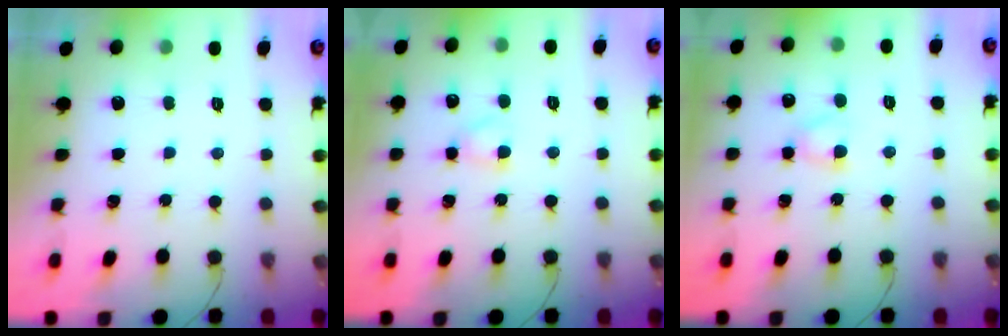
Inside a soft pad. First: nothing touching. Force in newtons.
{"total": 3.0, "press": 2.7, "slide": 1.2}
{"total": 3.5, "press": 3.4, "slide": 1.1}